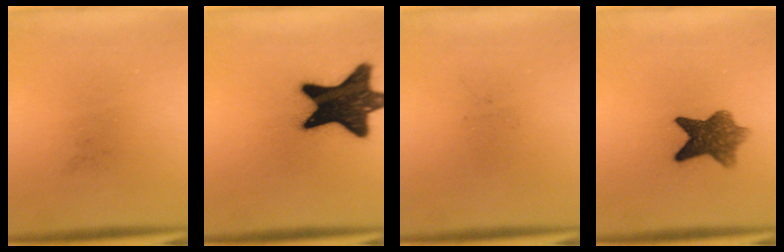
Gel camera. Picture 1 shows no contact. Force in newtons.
{"total": 18.9}
{"total": 0.0}
{"total": 7.4}